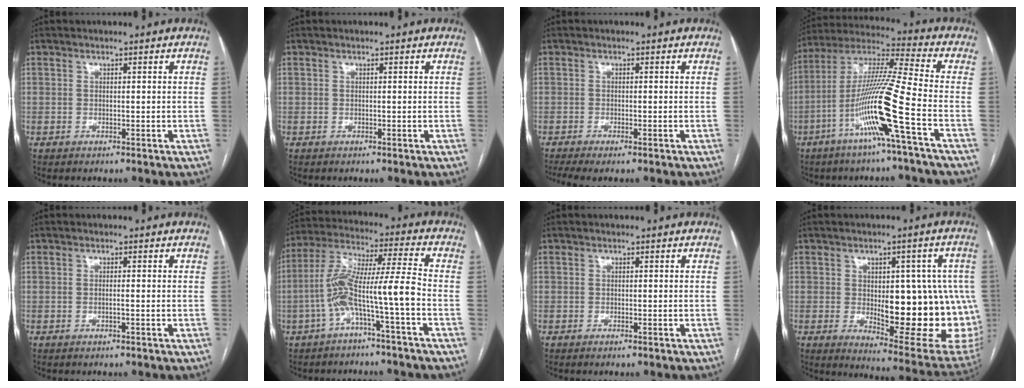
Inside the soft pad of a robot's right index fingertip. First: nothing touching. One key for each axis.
{"total": 0.0}
{"total": 4.6, "fx": -3.4, "fy": 0.8, "fz": 3.0, "tx": -0.049, "ty": -0.011, "tz": -0.055}
{"total": 15.6, "fx": -6.0, "fy": -1.7, "fz": 14.3, "tx": -0.281, "ty": -0.006, "tz": -0.120}
{"total": 0.7, "fx": -0.2, "fy": -0.1, "fz": 0.6, "tx": -0.011, "ty": 0.001, "tz": -0.004}
{"total": 10.8, "fx": -3.7, "fy": -0.4, "fz": 10.2, "tx": -0.205, "ty": 0.034, "tz": -0.072}
{"total": 0.6, "fx": -0.5, "fy": 0.0, "fz": 0.4, "tx": -0.008, "ty": -0.001, "tz": -0.006}
{"total": 20.2, "fx": -1.6, "fy": 7.4, "fz": 18.7, "tx": -0.176, "ty": 0.011, "tz": 0.007}